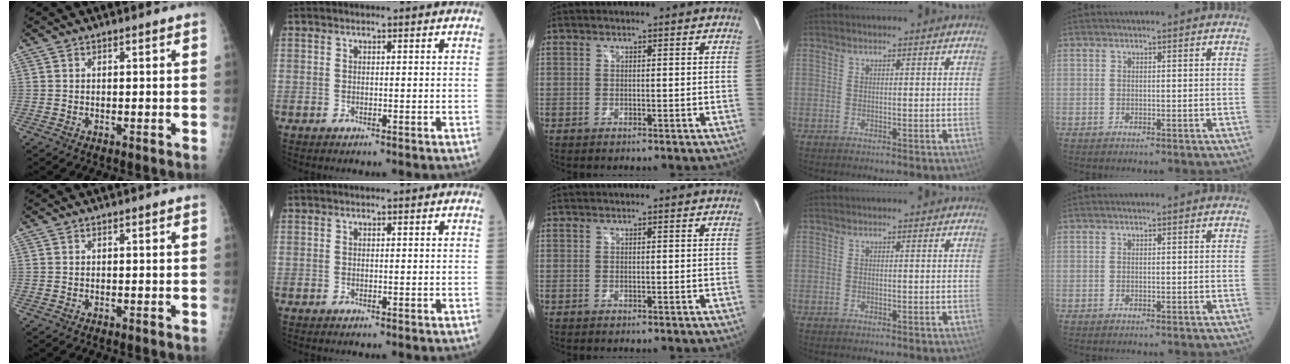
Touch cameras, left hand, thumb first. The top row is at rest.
{}